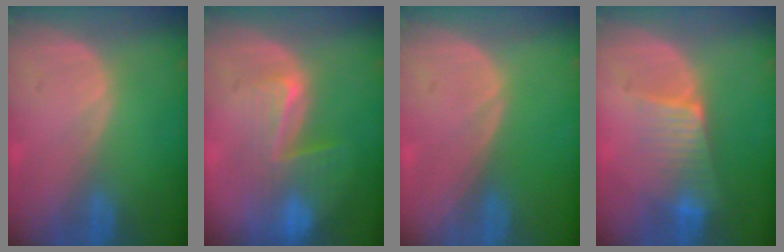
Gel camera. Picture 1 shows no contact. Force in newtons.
{"total": 8.2, "press": 7.1, "slide": 4.0}
{"total": 0.0}
{"total": 6.6, "press": 5.9, "slide": 3.0}